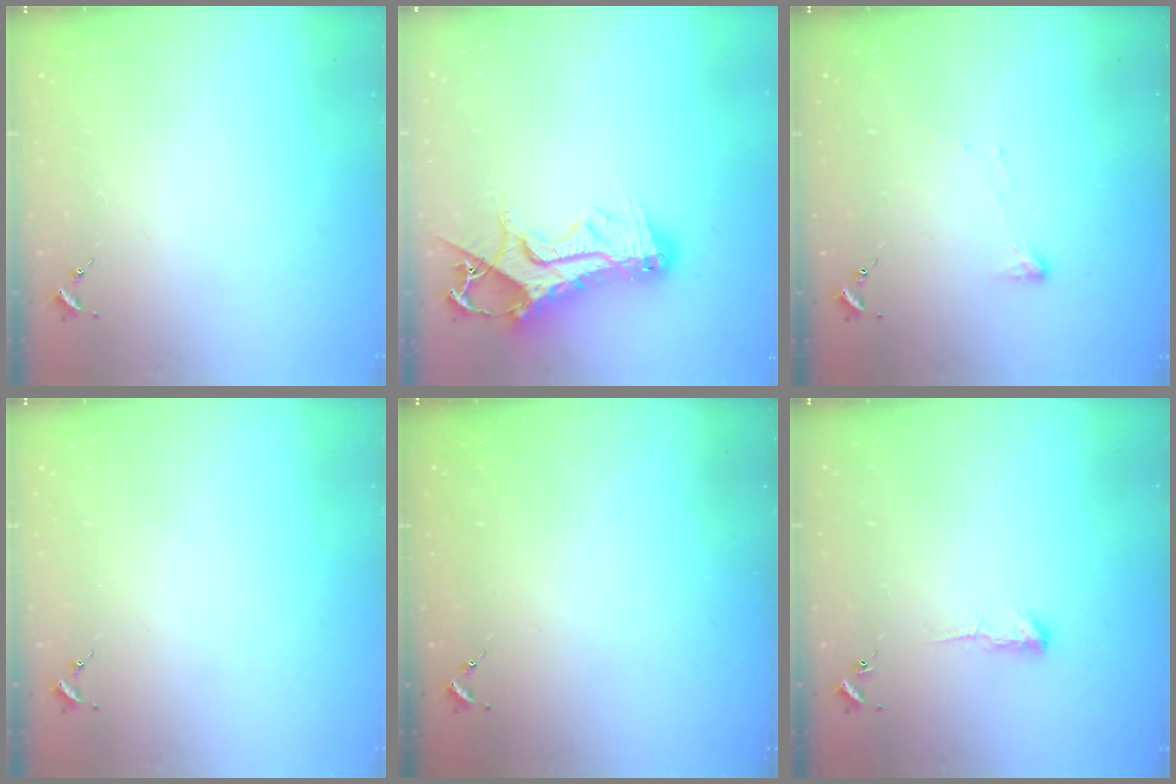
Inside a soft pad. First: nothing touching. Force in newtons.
{"total": 14.9, "press": 14.8, "slide": 1.5}
{"total": 3.7, "press": 3.7, "slide": 0.5}
{"total": 0.0}
{"total": 0.0}
{"total": 3.9, "press": 3.8, "slide": 0.8}